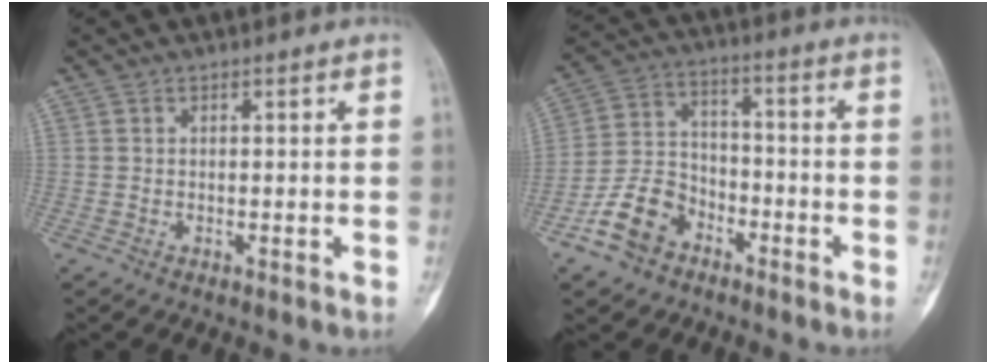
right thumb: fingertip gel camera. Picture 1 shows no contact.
{"total": 10.4, "force": [-6.0, 7.3, 4.4], "torque": [-0.065, 0.049, -0.118]}